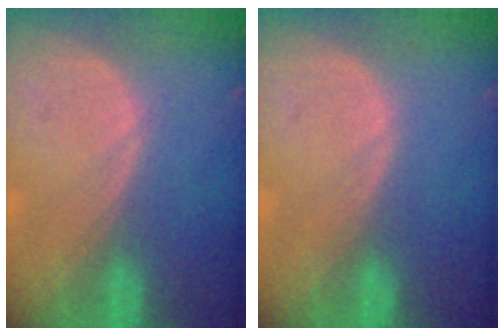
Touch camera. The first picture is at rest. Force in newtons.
{"total": 0.0}